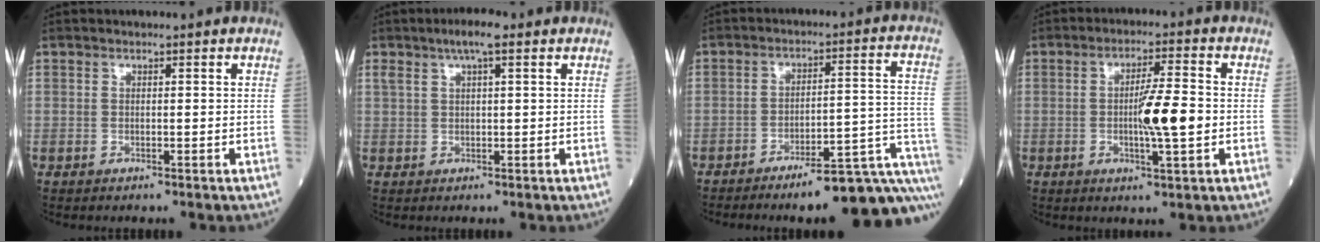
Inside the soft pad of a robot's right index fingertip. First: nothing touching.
{"total": 4.1, "force": [2.6, 0.7, 3.2], "torque": [-0.061, 0.012, 0.044]}
{"total": 15.2, "force": [-11.7, 0.8, 9.7], "torque": [-0.052, 0.036, -0.161]}
{"total": 7.7, "force": [-0.8, 0.6, 7.7], "torque": [-0.128, 0.000, -0.016]}